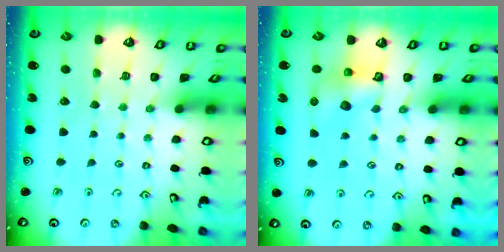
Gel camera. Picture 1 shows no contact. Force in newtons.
{"total": 6.4, "press": 6.4, "slide": 0.2}